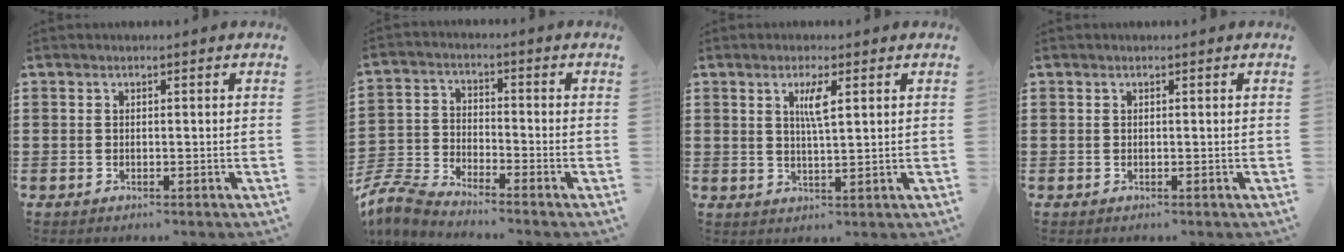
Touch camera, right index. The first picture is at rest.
{"total": 5.6, "force": [-5.5, 0.4, 1.3], "torque": [-0.056, -0.008, -0.117]}
{"total": 3.4, "force": [1.2, 0.6, 3.1], "torque": [-0.066, 0.003, 0.017]}
{"total": 0.0}